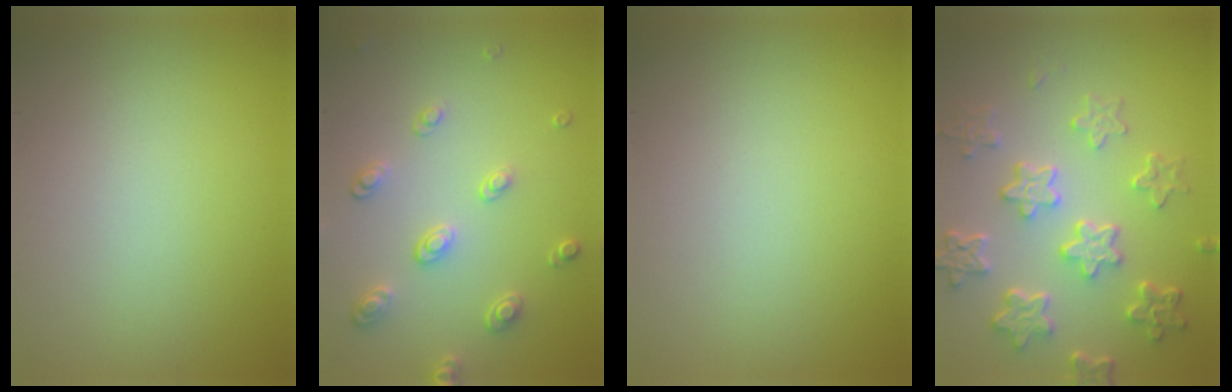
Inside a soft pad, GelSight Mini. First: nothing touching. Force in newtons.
{"total": 2.6, "press": 2.5, "slide": 0.8}
{"total": 0.0}
{"total": 6.2, "press": 4.6, "slide": 4.2}